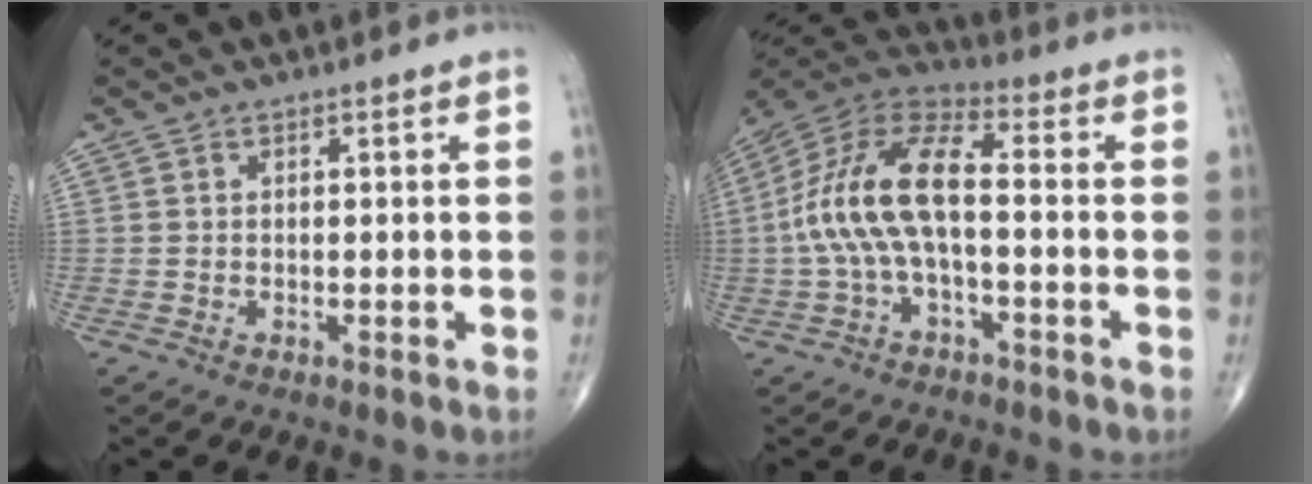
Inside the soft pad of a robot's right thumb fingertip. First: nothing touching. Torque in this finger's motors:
{"motor_torque": [0.18, 0.23, 0.78, -0.42, 0.37]}